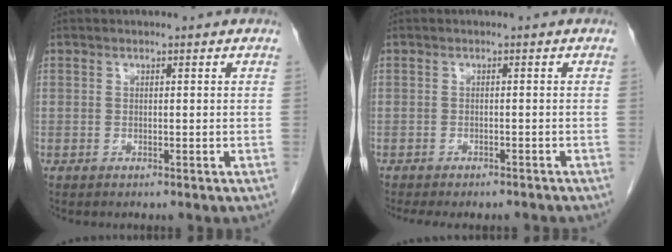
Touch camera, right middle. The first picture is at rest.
{"total": 8.1, "force": [-7.2, 2.3, 3.0], "torque": [-0.037, -0.003, -0.087]}